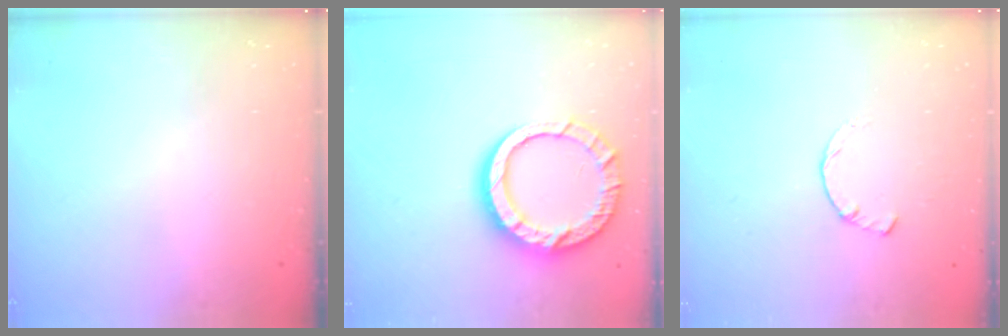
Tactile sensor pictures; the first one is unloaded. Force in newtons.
{"total": 16.3, "press": 16.2, "slide": 1.5}
{"total": 2.3, "press": 2.3, "slide": 0.1}